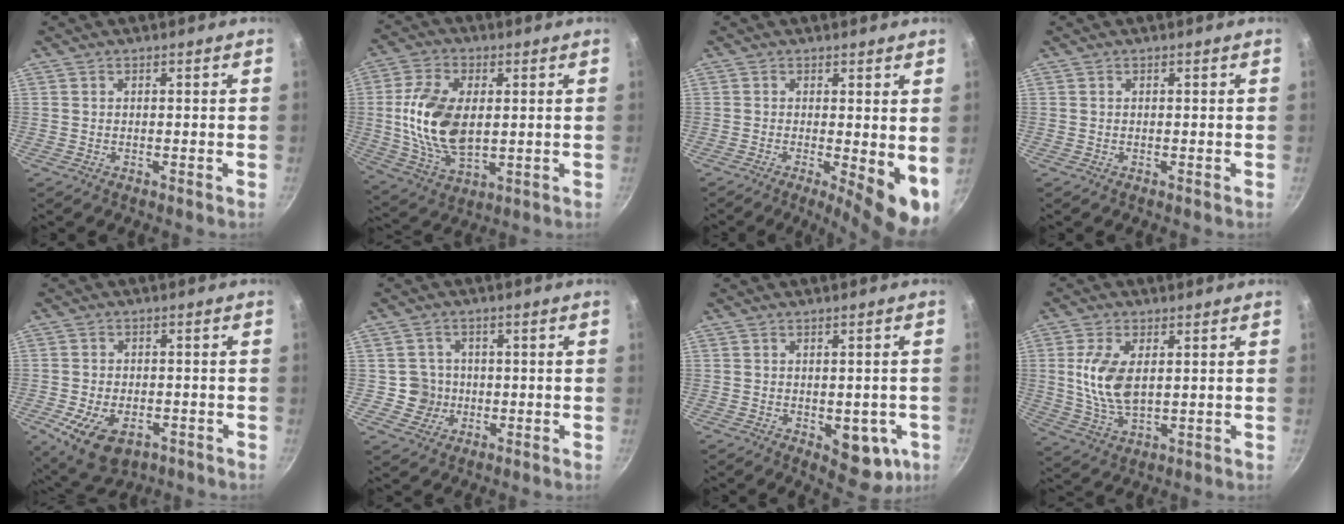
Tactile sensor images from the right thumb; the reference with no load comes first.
{"total": 15.0, "force": [1.1, 8.8, 12.1], "torque": [-0.221, -0.005, 0.026]}
{"total": 9.3, "force": [-1.2, 2.8, 8.8], "torque": [-0.102, -0.010, -0.010]}
{"total": 0.0}
{"total": 10.3, "force": [-4.0, 6.2, 7.2], "torque": [-0.117, 0.003, -0.057]}
{"total": 4.8, "force": [-0.3, 4.7, 0.7], "torque": [0.020, 0.011, -0.005]}
{"total": 9.4, "force": [-2.5, 5.0, 7.5], "torque": [-0.054, 0.001, -0.022]}
{"total": 9.8, "force": [1.7, 5.2, 8.2], "torque": [-0.162, -0.011, 0.036]}